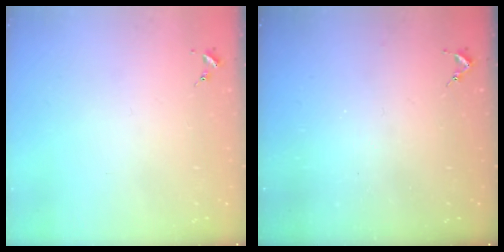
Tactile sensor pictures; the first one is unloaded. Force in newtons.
{"total": 3.1, "press": 3.1, "slide": 0.4}